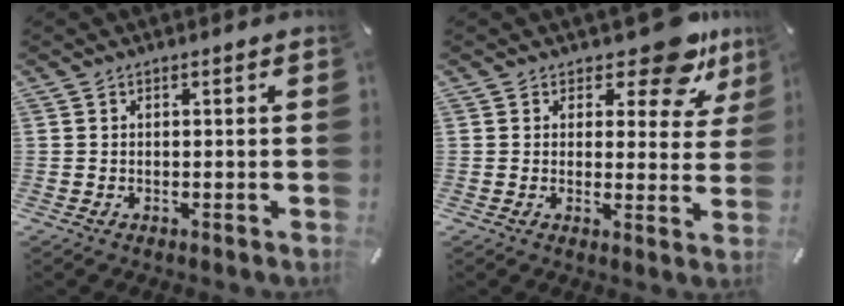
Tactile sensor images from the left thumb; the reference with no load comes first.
{"total": 11.4, "force": [7.8, 4.8, 6.8], "torque": [-0.077, -0.053, 0.133]}